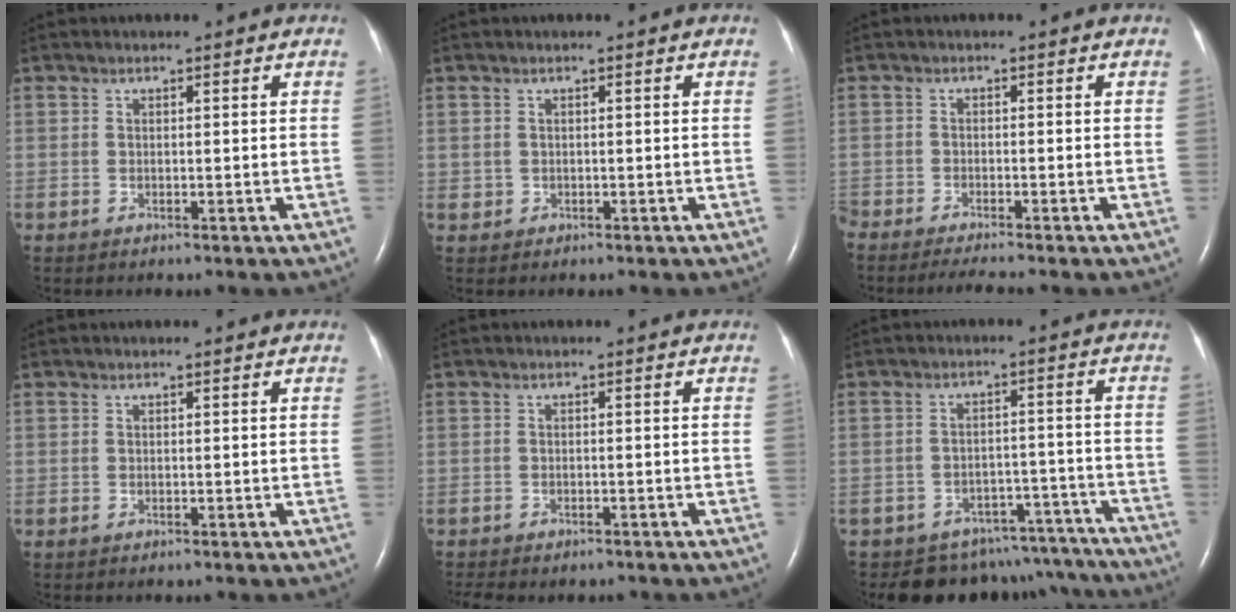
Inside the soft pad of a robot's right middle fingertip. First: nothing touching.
{"total": 0.8, "force": [0.0, 0.8, 0.1], "torque": [0.000, 0.003, 0.001]}
{"total": 4.9, "force": [-4.4, -0.3, 2.2], "torque": [-0.033, -0.015, -0.074]}
{"total": 0.0}
{"total": 4.9, "force": [-4.1, 2.0, 1.9], "torque": [-0.029, -0.004, -0.052]}
{"total": 13.1, "force": [-12.0, 5.1, 0.3], "torque": [0.014, 0.041, -0.137]}